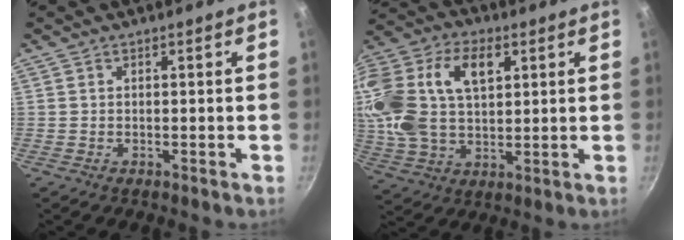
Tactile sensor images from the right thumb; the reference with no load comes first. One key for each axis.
{"total": 21.6, "fx": 5.9, "fy": 13.4, "fz": 15.8, "tx": -0.324, "ty": 0.010, "tz": 0.106}